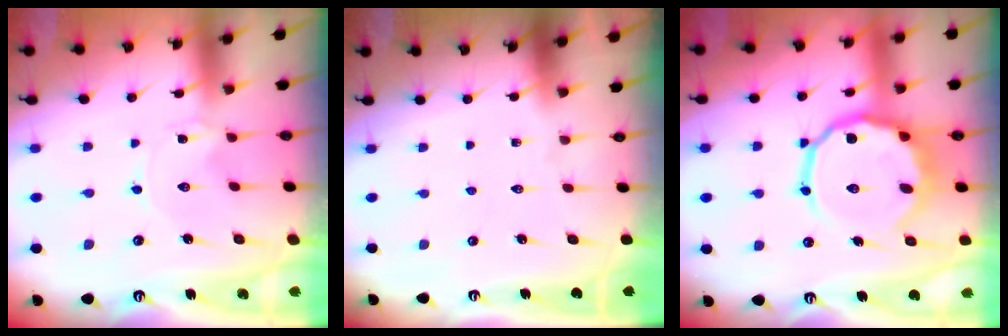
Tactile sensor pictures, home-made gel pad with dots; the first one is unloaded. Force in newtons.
{"total": 0.0}
{"total": 13.5, "press": 13.3, "slide": 2.6}